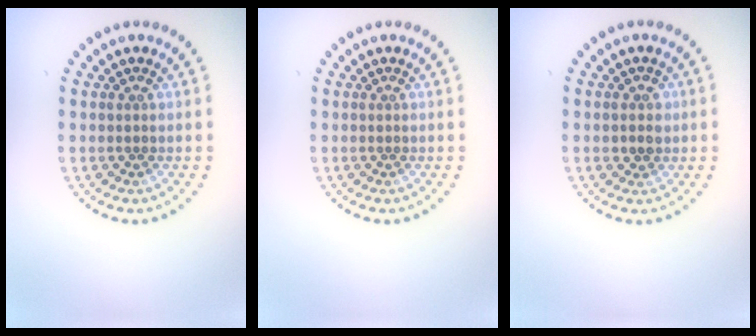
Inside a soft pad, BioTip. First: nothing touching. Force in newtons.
{"total": 0.0}
{"total": 1.3, "press": 1.2, "slide": 0.5}